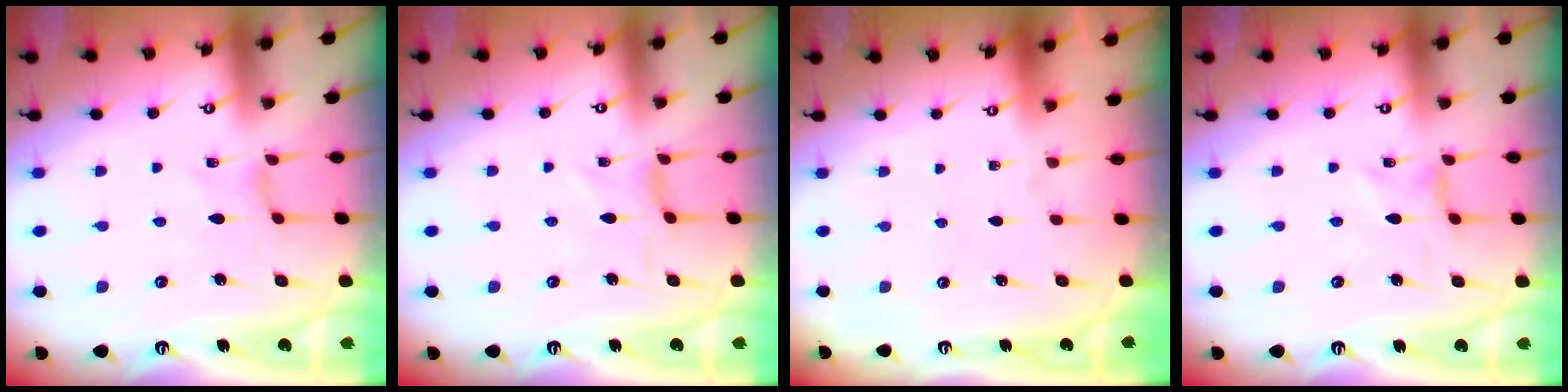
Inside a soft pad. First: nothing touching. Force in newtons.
{"total": 0.9, "press": 0.8, "slide": 0.4}
{"total": 0.0}
{"total": 0.0}